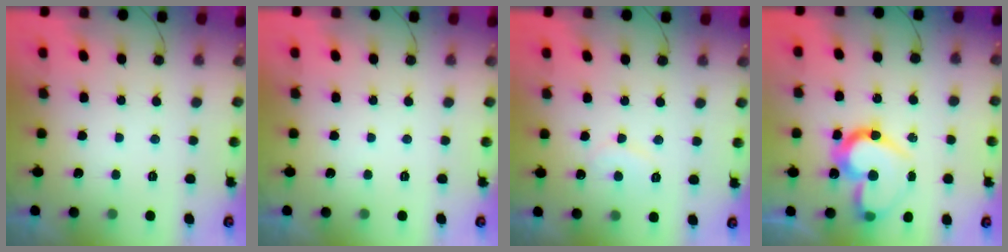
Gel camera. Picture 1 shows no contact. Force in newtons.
{"total": 0.0}
{"total": 7.1, "press": 7.1, "slide": 0.5}
{"total": 17.1, "press": 17.0, "slide": 1.7}